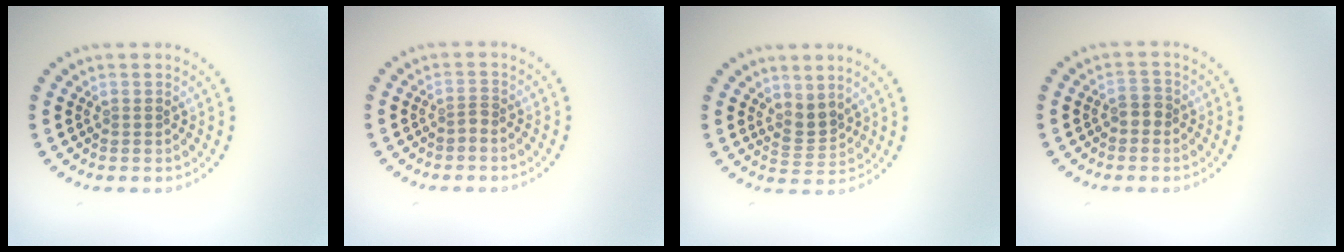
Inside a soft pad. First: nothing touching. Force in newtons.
{"total": 0.5, "press": 0.2, "slide": 0.5}
{"total": 2.2, "press": 1.6, "slide": 1.5}
{"total": 1.4, "press": 1.3, "slide": 0.6}